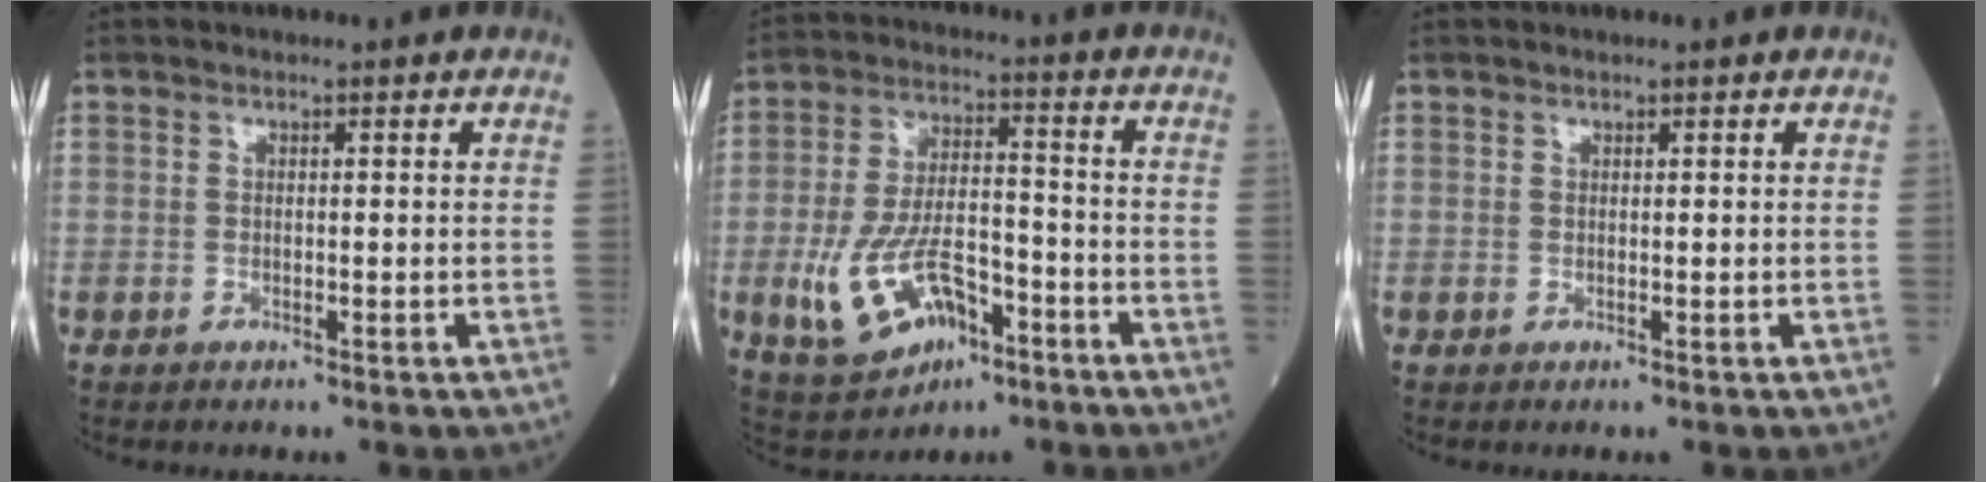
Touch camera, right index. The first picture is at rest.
{"total": 12.9, "force": [-5.5, 6.1, 9.9], "torque": [-0.205, 0.004, -0.089]}
{"total": 0.0}